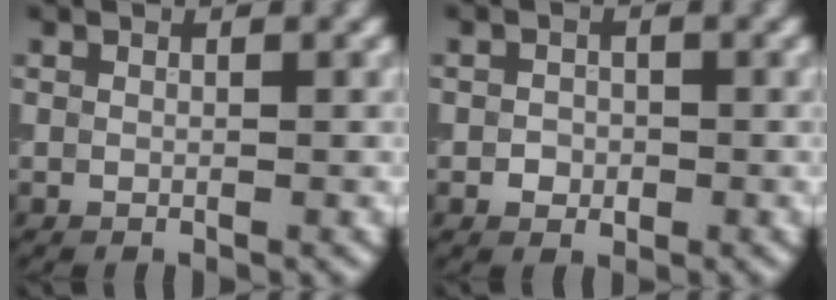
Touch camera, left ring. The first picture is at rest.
{"total": 1.3, "force": [-0.4, 1.1, 0.5], "torque": [-0.003, 0.000, -0.010]}